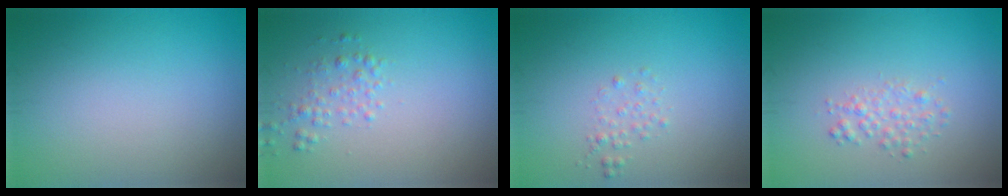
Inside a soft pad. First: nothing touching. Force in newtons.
{"total": 1.6, "press": 1.6, "slide": 0.1}
{"total": 1.0, "press": 1.0, "slide": 0.0}
{"total": 1.6, "press": 1.6, "slide": 0.1}